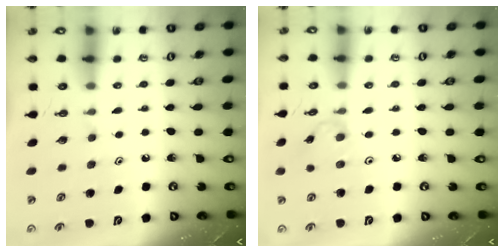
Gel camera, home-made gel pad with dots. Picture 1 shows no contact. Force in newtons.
{"total": 1.5, "press": 1.4, "slide": 0.4}